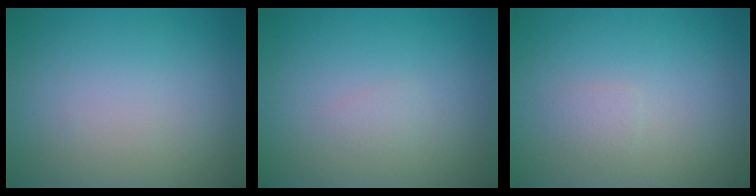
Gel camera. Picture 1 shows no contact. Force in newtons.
{"total": 0.6, "press": 0.6, "slide": 0.0}
{"total": 0.9, "press": 0.9, "slide": 0.0}